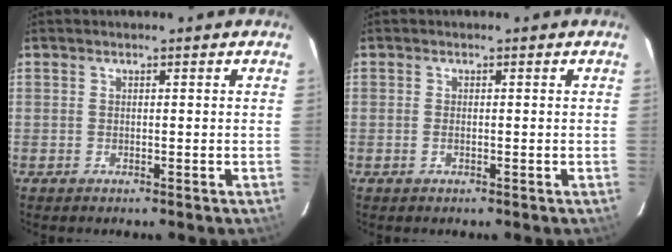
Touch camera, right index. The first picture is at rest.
{"total": 0.8, "force": [-0.2, 0.3, 0.7], "torque": [-0.017, 0.000, -0.005]}